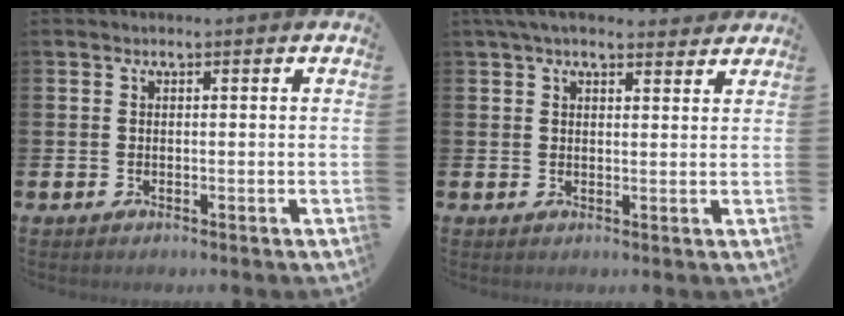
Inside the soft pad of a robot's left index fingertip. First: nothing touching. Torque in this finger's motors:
{"motor_torque": [1.12, -1.02, 0.33, 0.21]}